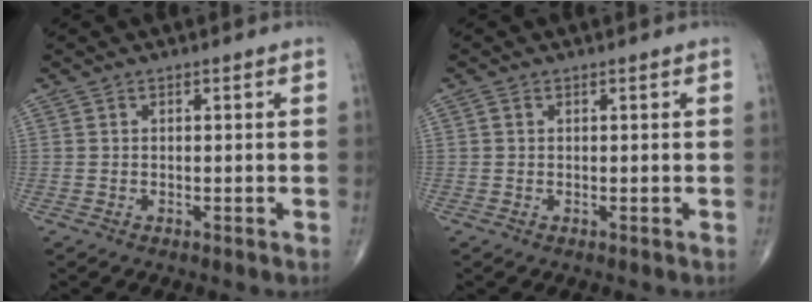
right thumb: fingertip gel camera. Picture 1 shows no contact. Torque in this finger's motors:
{"motor_torque": [-0.06, -0.25, -0.35, -0.07, 0.00]}